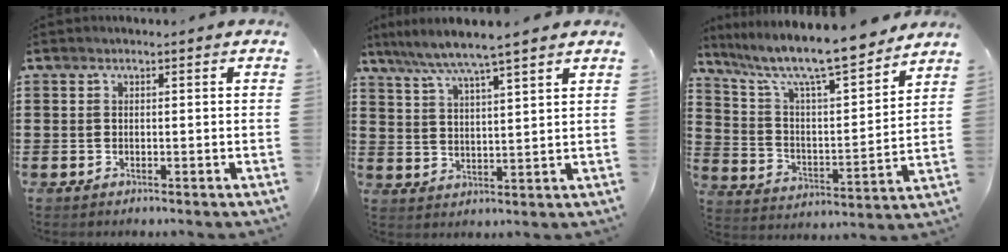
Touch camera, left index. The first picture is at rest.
{"total": 5.3, "force": [4.4, -0.6, 2.8], "torque": [-0.071, -0.026, 0.074]}
{"total": 9.8, "force": [8.4, 1.0, 4.9], "torque": [-0.130, -0.056, 0.139]}